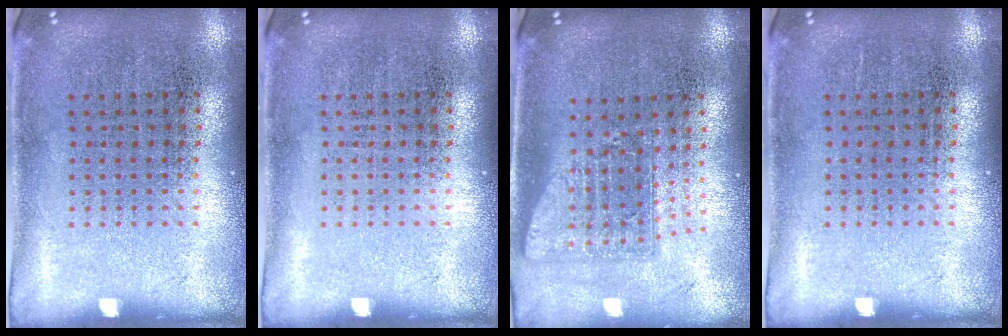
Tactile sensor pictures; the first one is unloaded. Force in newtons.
{"total": 0.0}
{"total": 1.6, "press": 1.2, "slide": 1.0}
{"total": 0.0}